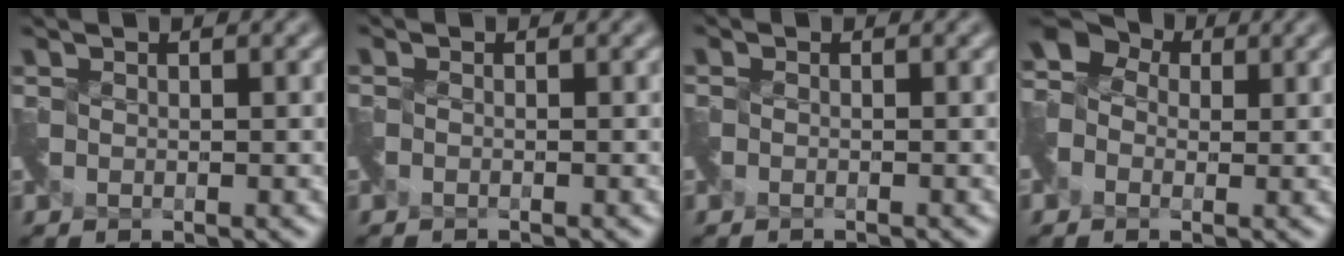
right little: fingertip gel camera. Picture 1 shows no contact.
{"total": 1.4, "force": [-1.3, -0.2, -0.5], "torque": [0.009, -0.015, -0.027]}
{"total": 1.3, "force": [-1.2, -0.2, -0.5], "torque": [0.009, -0.015, -0.026]}
{"total": 2.8, "force": [-1.0, 2.6, 0.5], "torque": [-0.018, -0.002, -0.015]}